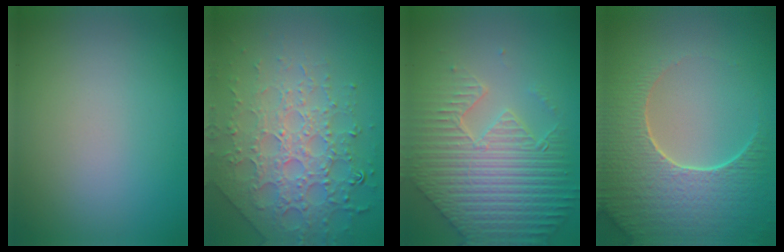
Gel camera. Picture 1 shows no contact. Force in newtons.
{"total": 7.8, "press": 5.6, "slide": 5.5}
{"total": 9.3, "press": 6.5, "slide": 6.6}
{"total": 7.3, "press": 5.8, "slide": 4.5}